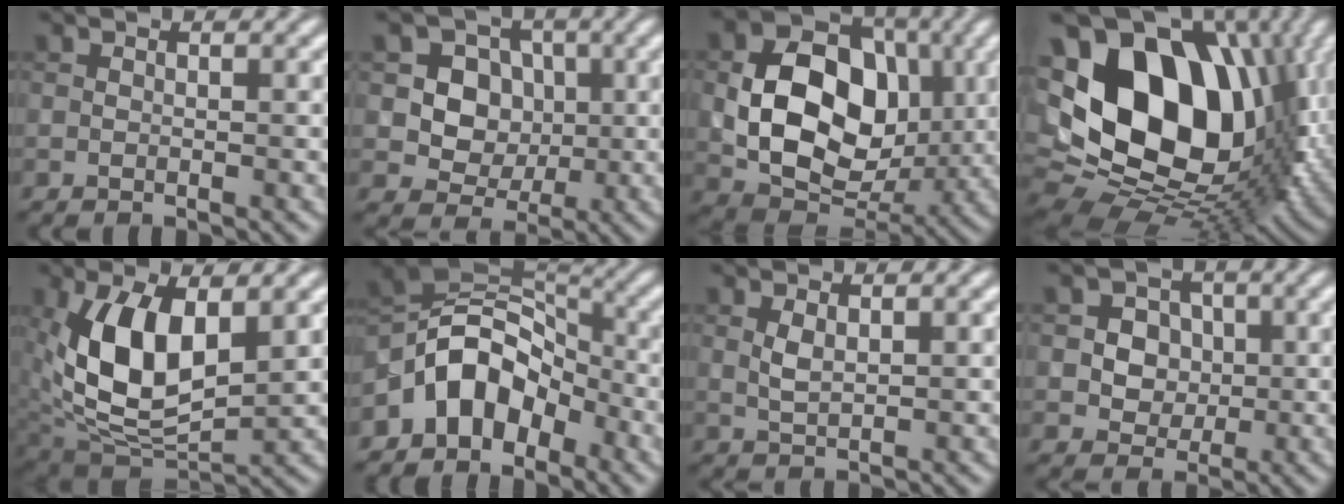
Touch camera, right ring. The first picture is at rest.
{"total": 6.5, "force": [1.3, 5.8, 2.7], "torque": [-0.039, 0.007, 0.023]}
{"total": 11.8, "force": [0.3, 8.8, 7.8], "torque": [-0.139, -0.007, 0.007]}
{"total": 18.7, "force": [4.1, 13.0, 12.8], "torque": [-0.225, -0.009, 0.088]}
{"total": 9.3, "force": [1.9, 5.0, 7.6], "torque": [-0.155, -0.009, 0.036]}
{"total": 6.5, "force": [-3.4, 4.4, 3.5], "torque": [-0.041, 0.015, -0.076]}
{"total": 1.4, "force": [0.7, 0.6, 1.1], "torque": [-0.029, -0.001, 0.017]}
{"total": 4.4, "force": [0.9, 3.9, 1.9], "torque": [-0.022, 0.006, 0.011]}